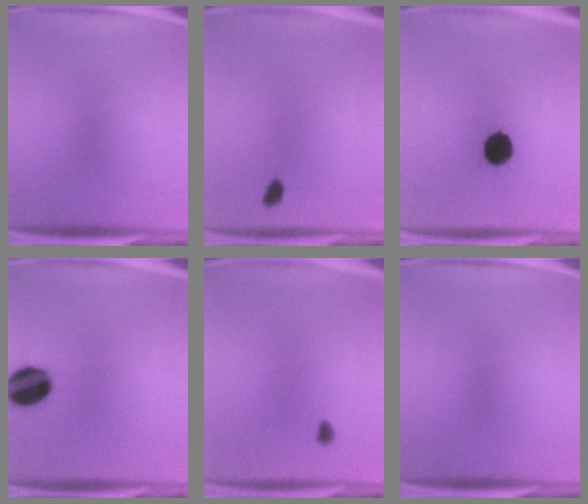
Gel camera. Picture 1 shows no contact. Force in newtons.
{"total": 1.7}
{"total": 9.9}
{"total": 12.7}
{"total": 1.0}
{"total": 0.0}